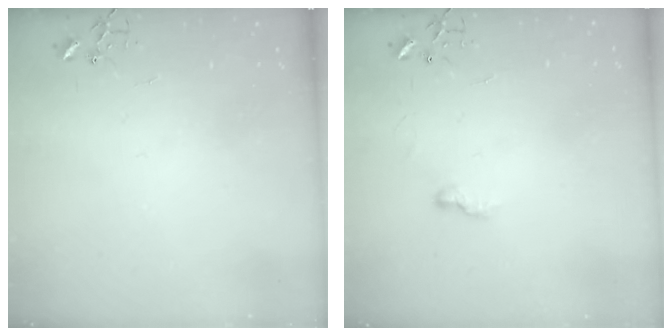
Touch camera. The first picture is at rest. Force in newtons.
{"total": 4.6, "press": 4.6, "slide": 0.6}